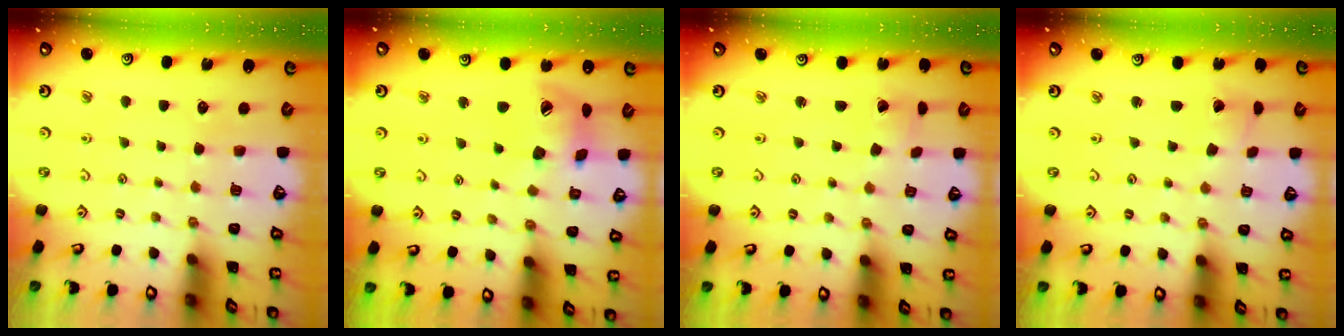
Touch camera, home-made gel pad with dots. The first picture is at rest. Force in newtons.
{"total": 14.7, "press": 14.6, "slide": 1.8}
{"total": 1.5, "press": 1.5, "slide": 0.0}
{"total": 2.0, "press": 2.0, "slide": 0.3}